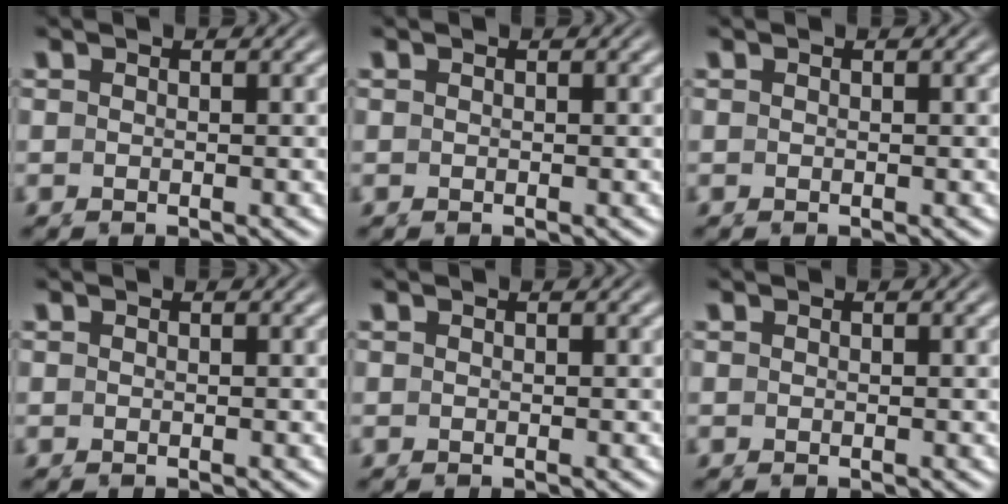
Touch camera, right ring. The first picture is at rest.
{"total": 0.0}
{"total": 0.0}
{"total": 0.0}
{"total": 0.0}
{"total": 0.0}